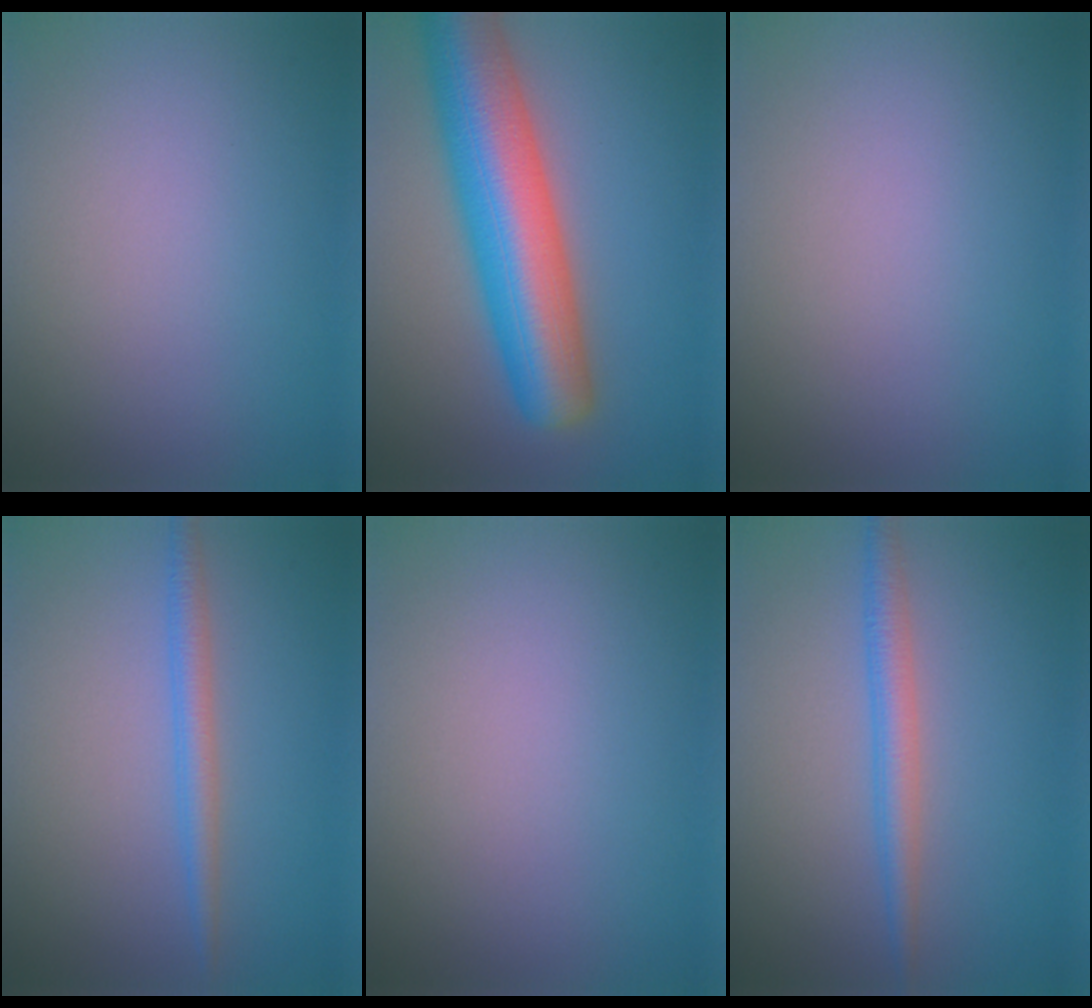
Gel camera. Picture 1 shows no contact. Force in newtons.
{"total": 11.1, "press": 11.1, "slide": 0.5}
{"total": 0.0}
{"total": 2.2, "press": 2.2, "slide": 0.1}
{"total": 0.0}
{"total": 2.7, "press": 2.7, "slide": 0.1}